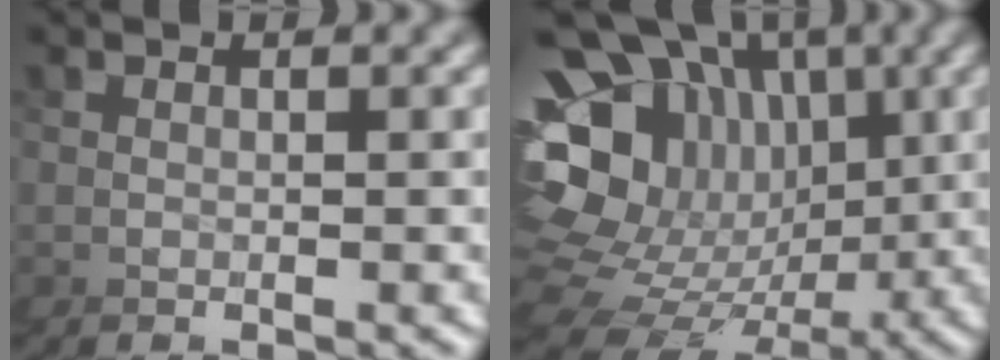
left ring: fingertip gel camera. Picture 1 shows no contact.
{"total": 12.1, "force": [-0.4, 8.8, 8.4], "torque": [-0.160, -0.013, -0.008]}